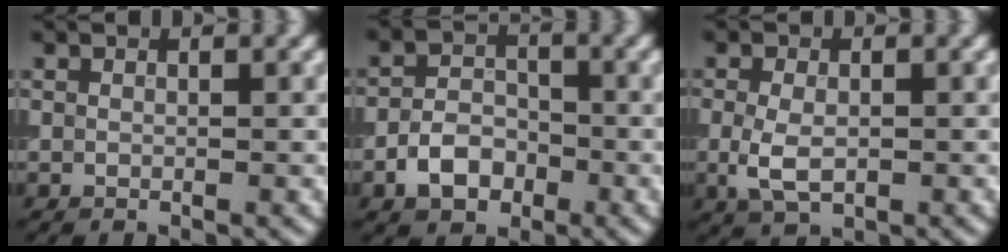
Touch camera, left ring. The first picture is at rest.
{"total": 3.6, "force": [-1.7, 2.5, 2.0], "torque": [-0.030, 0.005, -0.036]}
{"total": 3.2, "force": [-0.4, 1.9, 2.6], "torque": [-0.058, -0.004, -0.007]}